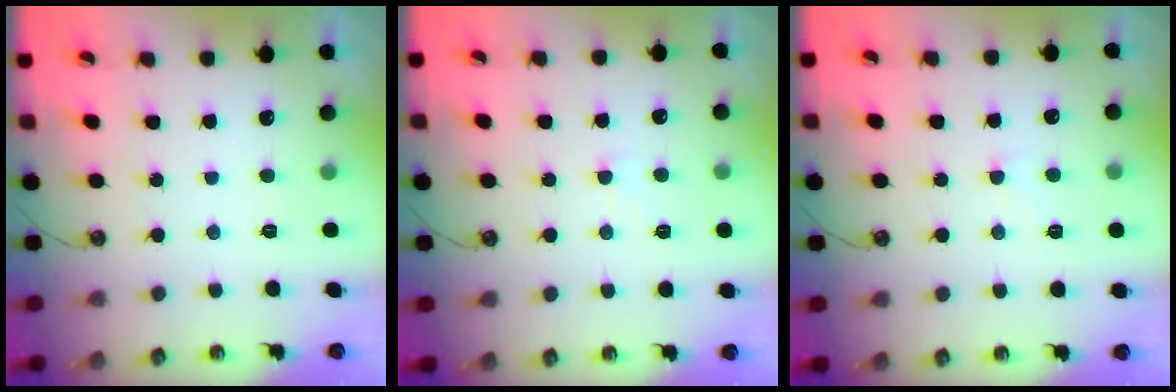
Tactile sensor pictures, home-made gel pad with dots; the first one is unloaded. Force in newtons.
{"total": 0.5, "press": 0.3, "slide": 0.4}
{"total": 0.5, "press": 0.3, "slide": 0.4}